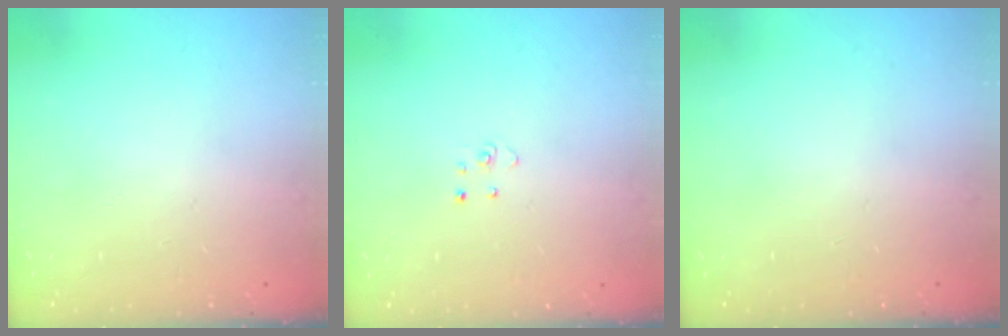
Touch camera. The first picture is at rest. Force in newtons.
{"total": 2.7, "press": 2.7, "slide": 0.3}
{"total": 0.0}